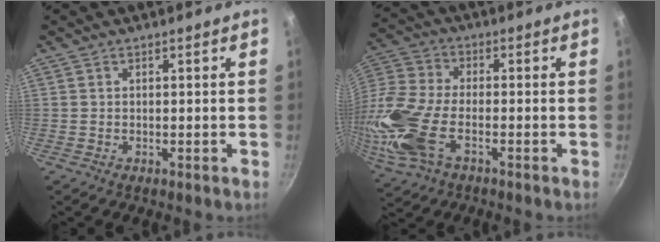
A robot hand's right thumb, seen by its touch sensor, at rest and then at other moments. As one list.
[{"total": 18.9, "force": [-5.5, 10.2, 14.9], "torque": [-0.375, 0.004, -0.102]}]